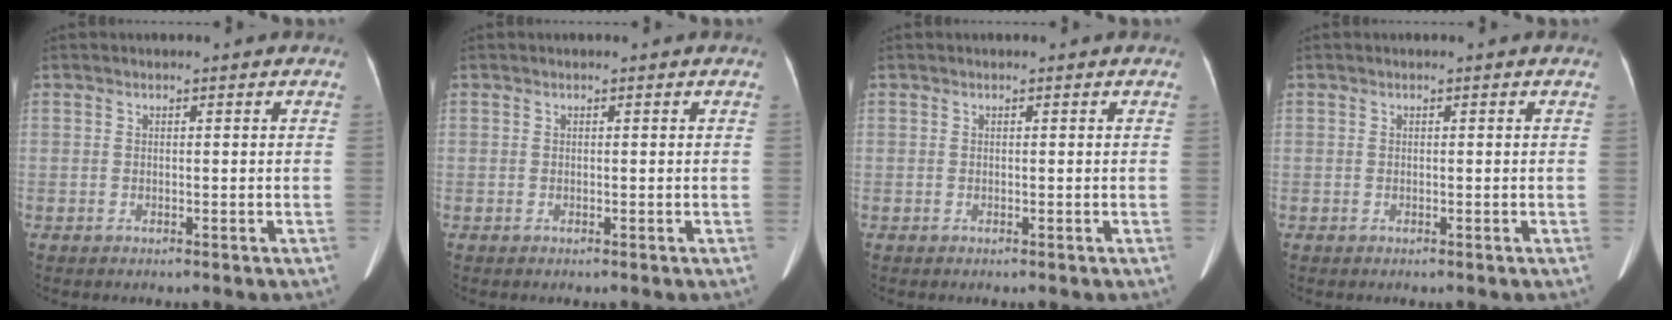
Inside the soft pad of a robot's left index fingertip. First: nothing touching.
{"total": 0.0}
{"total": 0.0}
{"total": 0.0}